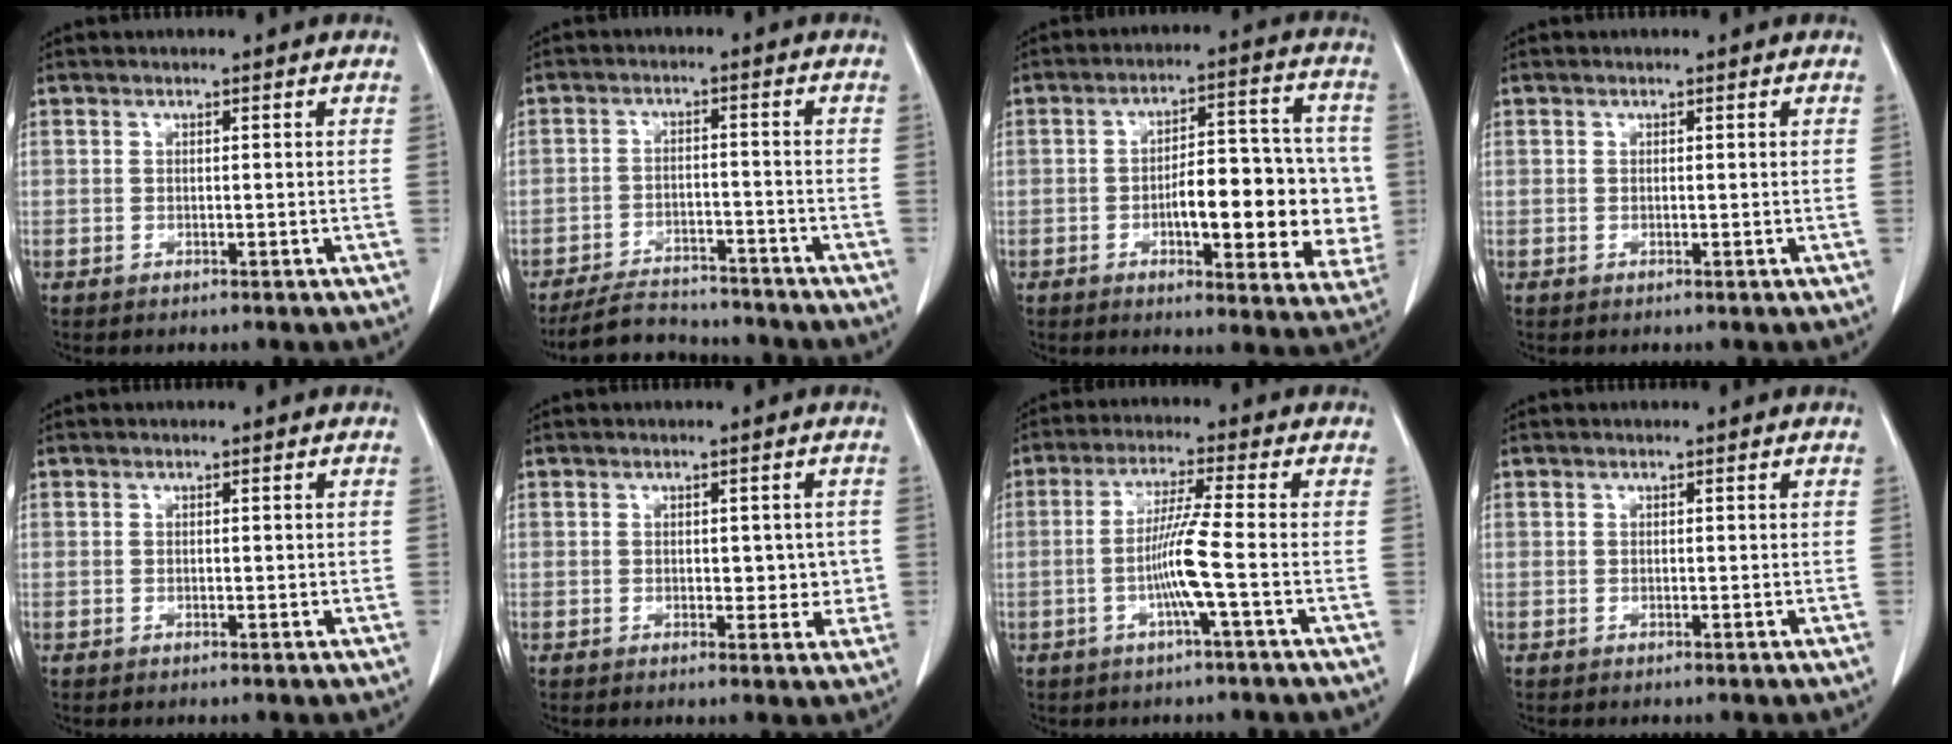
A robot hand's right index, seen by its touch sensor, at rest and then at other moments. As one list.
[{"total": 9.0, "force": [-8.5, 2.4, 1.8], "torque": [-0.025, 0.004, -0.134]}, {"total": 15.5, "force": [-2.1, 5.3, 14.4], "torque": [-0.182, 0.025, -0.023]}, {"total": 0.0}, {"total": 0.6, "force": [0.0, 0.4, 0.4], "torque": [-0.004, 0.002, 0.002]}, {"total": 3.9, "force": [0.0, 2.4, 3.1], "torque": [-0.026, 0.005, 0.005]}, {"total": 6.9, "force": [-1.8, -1.2, 6.5], "torque": [-0.132, -0.002, -0.037]}, {"total": 0.0}]